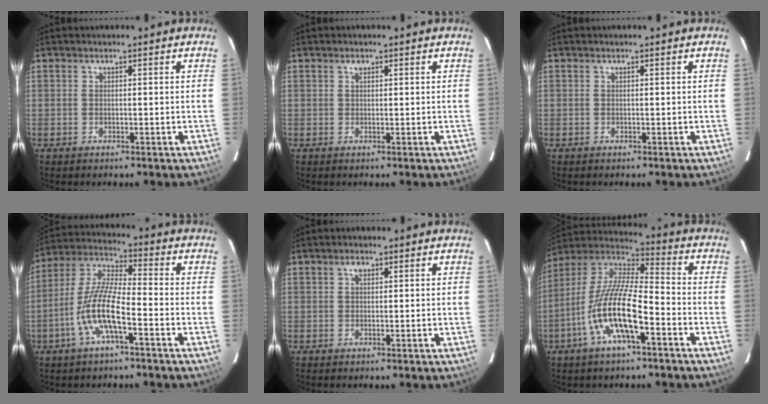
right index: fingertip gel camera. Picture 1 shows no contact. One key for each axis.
{"total": 0.8, "fx": 0.4, "fy": 0.6, "fz": 0.4, "tx": -0.005, "ty": 0.003, "tz": 0.008}
{"total": 0.0}
{"total": 11.5, "fx": -4.7, "fy": 2.4, "fz": 10.2, "tx": -0.217, "ty": 0.001, "tz": -0.094}
{"total": 1.3, "fx": 0.5, "fy": 1.0, "fz": 0.7, "tx": -0.011, "ty": 0.007, "tz": 0.007}
{"total": 16.0, "fx": -6.7, "fy": 4.0, "fz": 13.9, "tx": -0.274, "ty": -0.010, "tz": -0.134}